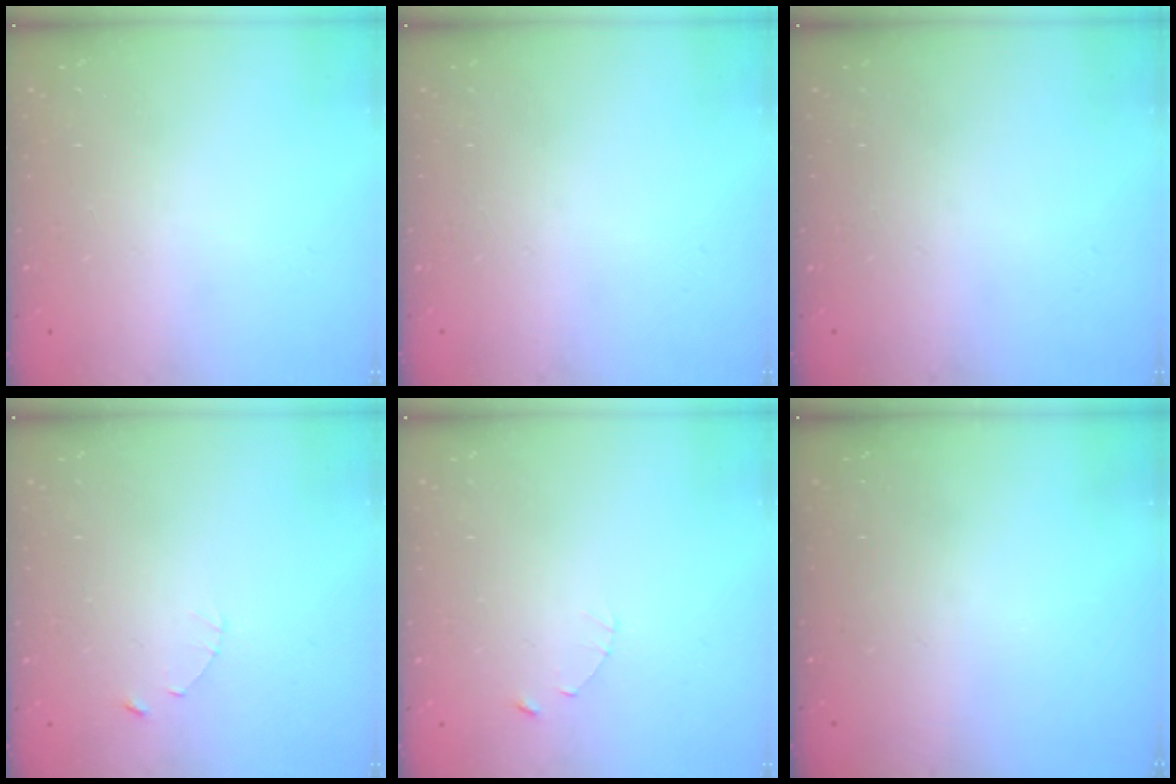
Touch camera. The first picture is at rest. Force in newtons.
{"total": 0.0}
{"total": 0.0}
{"total": 1.2, "press": 1.1, "slide": 0.2}
{"total": 1.2, "press": 1.1, "slide": 0.2}
{"total": 0.0}